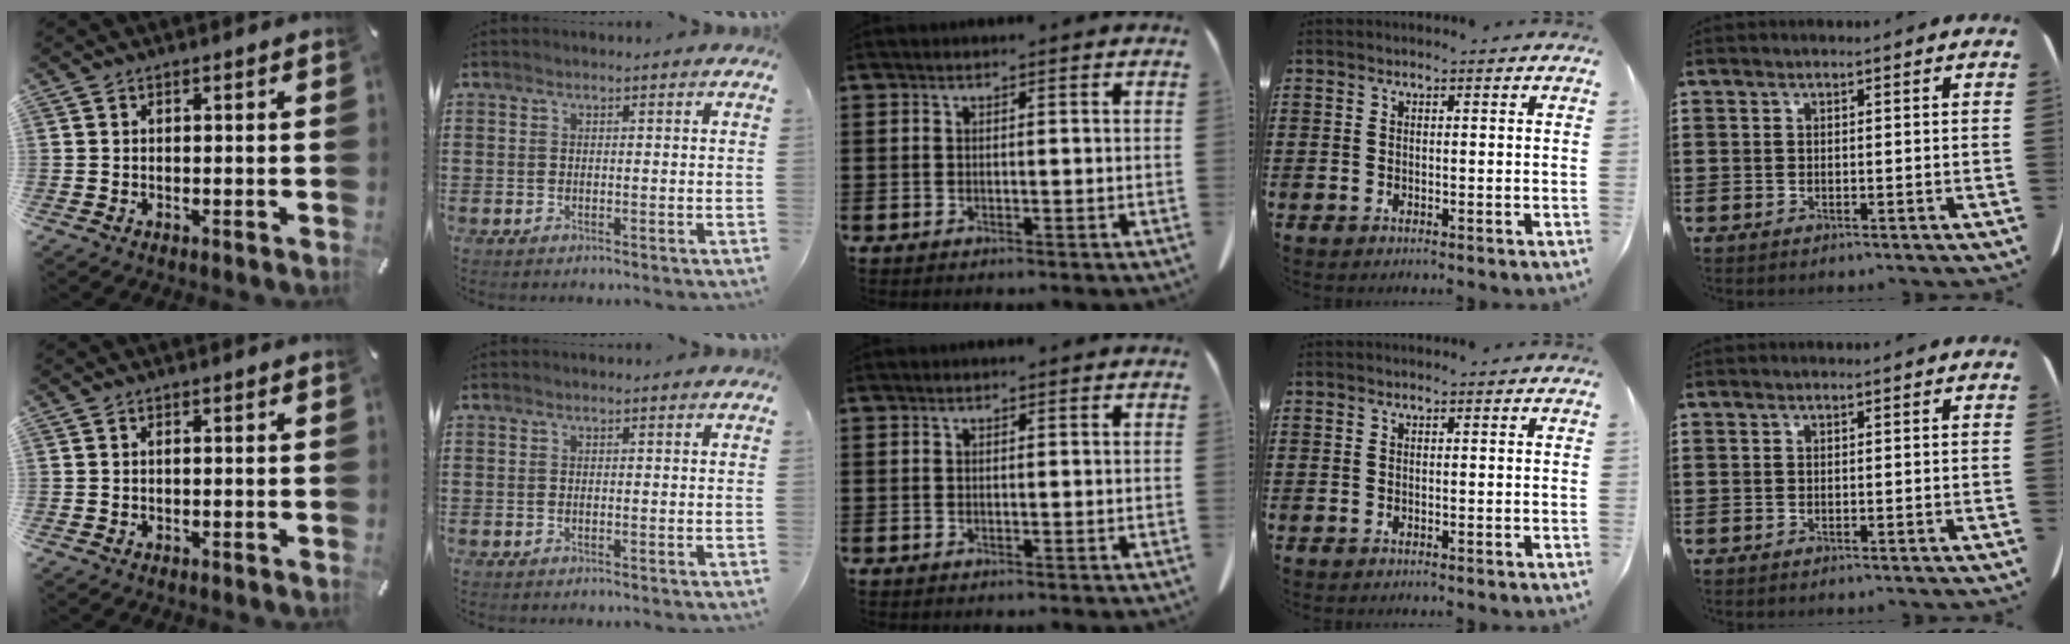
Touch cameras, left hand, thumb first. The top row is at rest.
{"thumb": {"total": 0.5, "force": [0.0, 0.2, 0.5], "torque": [-0.011, -0.001, 0.000]}}